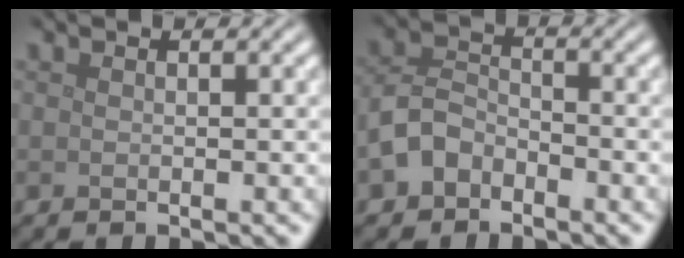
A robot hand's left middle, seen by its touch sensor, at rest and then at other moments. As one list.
[{"total": 3.3, "force": [-1.9, 2.2, 1.6], "torque": [-0.035, 0.009, -0.049]}]